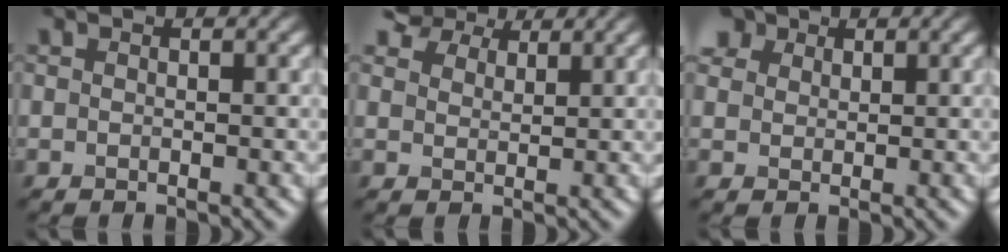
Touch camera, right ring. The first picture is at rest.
{"total": 6.5, "force": [5.4, 2.6, 2.3], "torque": [-0.066, 0.000, 0.100]}
{"total": 5.1, "force": [3.1, 3.3, 2.2], "torque": [-0.069, 0.012, 0.053]}